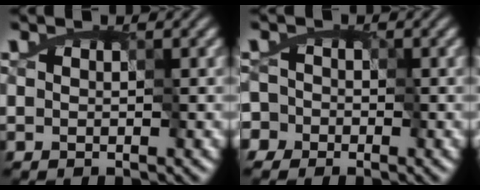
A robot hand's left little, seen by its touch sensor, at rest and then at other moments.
{"total": 4.7, "force": [-0.5, 4.4, 1.7], "torque": [-0.018, 0.028, -0.034]}